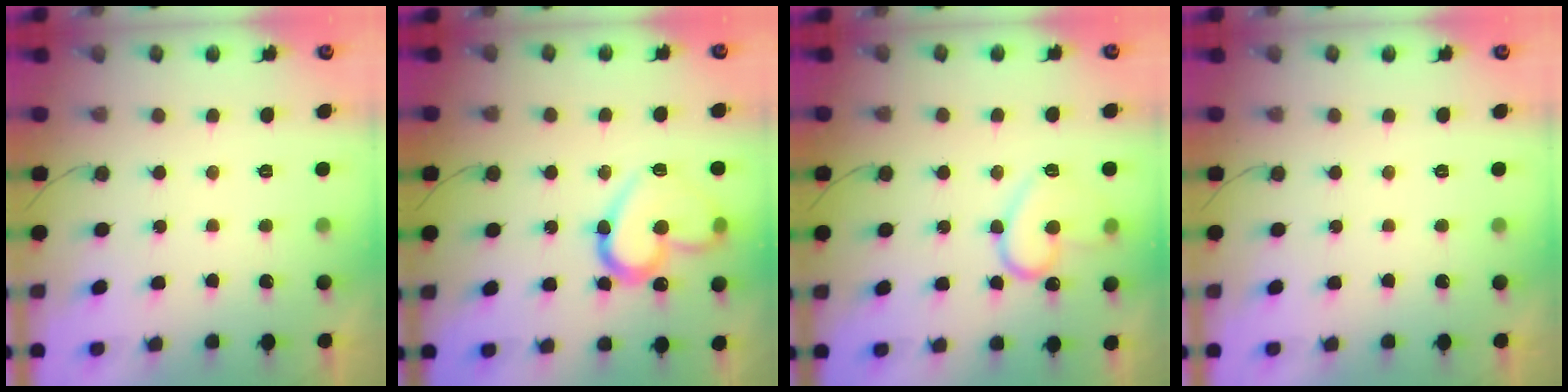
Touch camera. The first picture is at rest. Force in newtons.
{"total": 16.5, "press": 16.4, "slide": 1.6}
{"total": 13.3, "press": 13.3, "slide": 1.1}
{"total": 0.0}